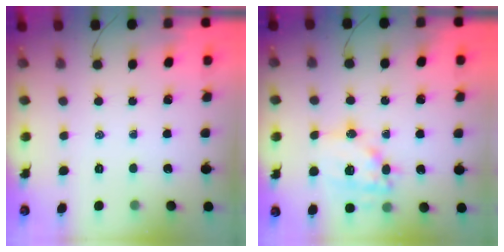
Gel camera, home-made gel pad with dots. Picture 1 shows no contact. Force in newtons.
{"total": 15.1, "press": 15.0, "slide": 2.2}